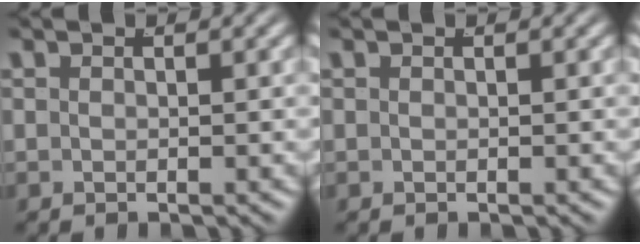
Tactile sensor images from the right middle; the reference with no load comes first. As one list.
[{"total": 0.0}]